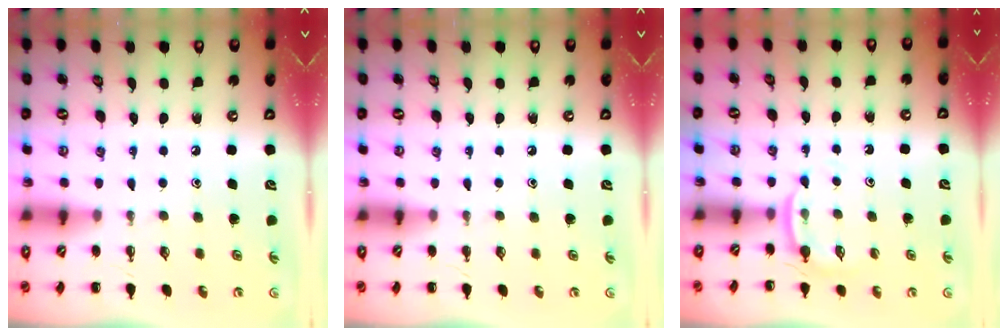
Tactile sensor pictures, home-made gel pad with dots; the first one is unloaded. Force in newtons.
{"total": 0.0}
{"total": 4.1, "press": 3.9, "slide": 1.1}